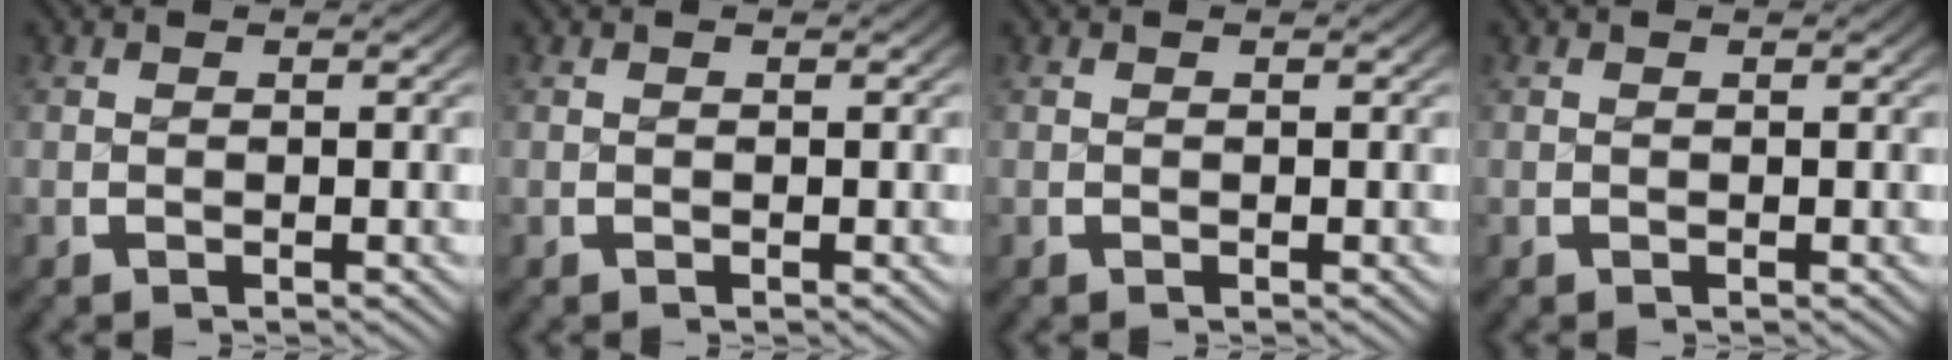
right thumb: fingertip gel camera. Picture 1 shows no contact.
{"total": 0.0}
{"total": 0.0}
{"total": 0.0}